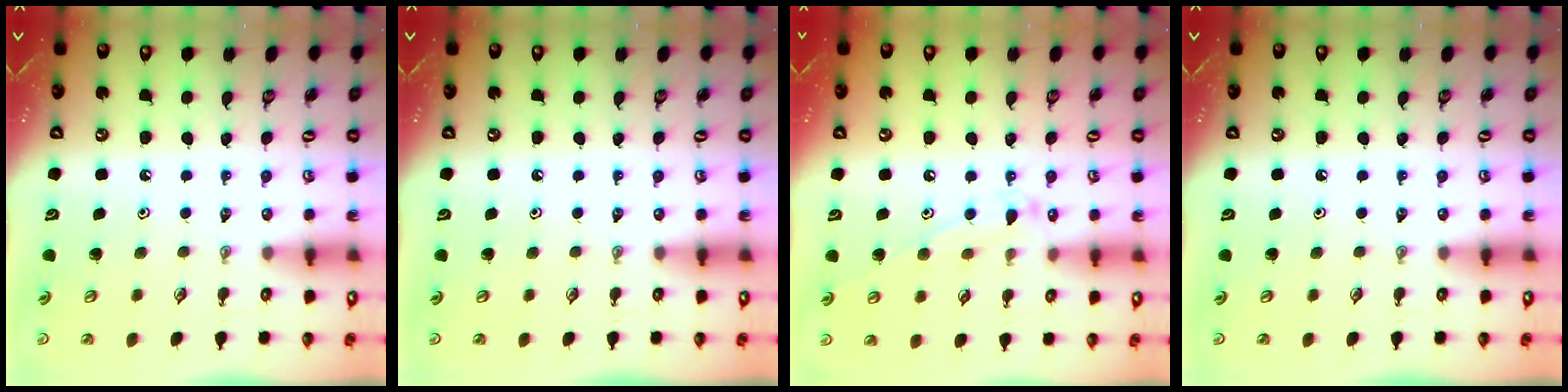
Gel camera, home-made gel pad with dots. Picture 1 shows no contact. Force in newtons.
{"total": 0.0}
{"total": 10.4, "press": 10.4, "slide": 0.7}
{"total": 0.0}